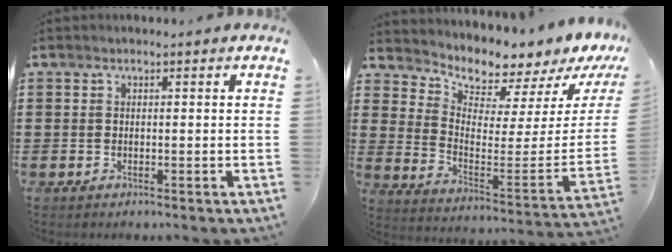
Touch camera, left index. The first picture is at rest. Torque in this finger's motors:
{"motor_torque": [2.14, 0.00, 0.44, 0.08]}